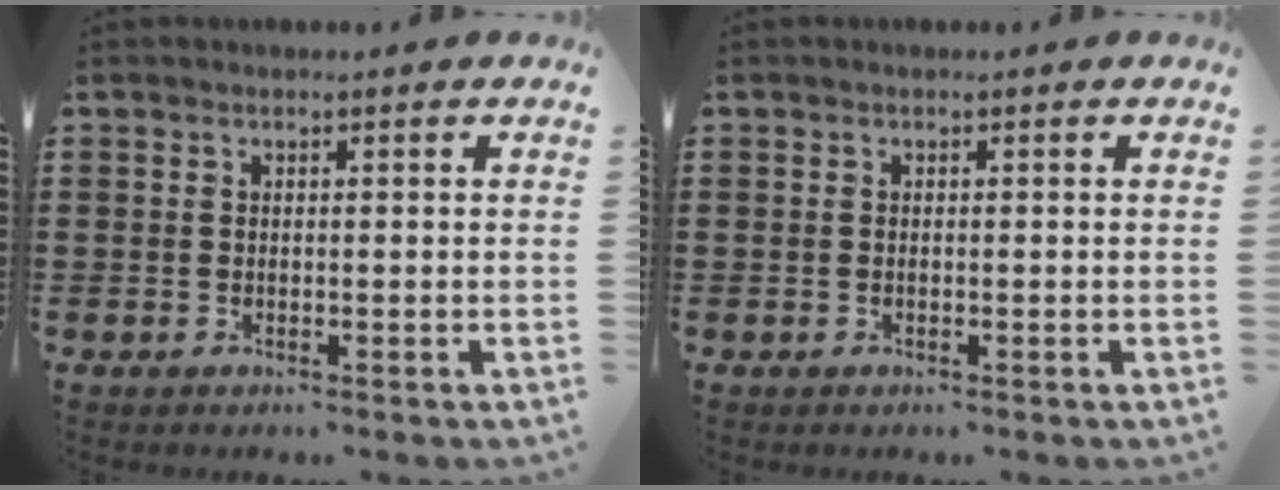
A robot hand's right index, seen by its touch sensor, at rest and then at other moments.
{"total": 0.0}